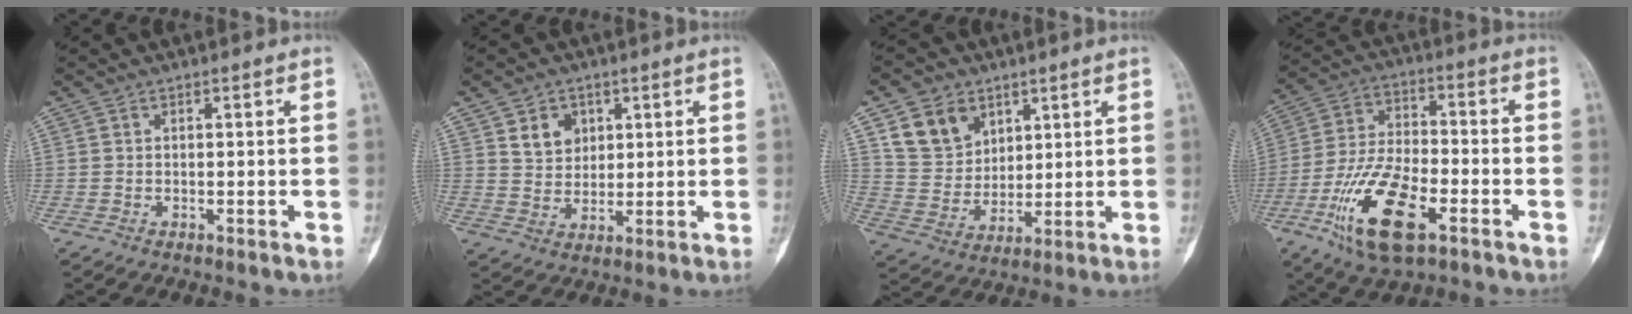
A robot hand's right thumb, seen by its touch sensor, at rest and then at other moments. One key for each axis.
{"total": 6.0, "fx": 2.6, "fy": 4.7, "fz": 2.5, "tx": -0.020, "ty": -0.015, "tz": 0.051}
{"total": 10.9, "fx": 5.7, "fy": 8.3, "fz": 4.2, "tx": -0.054, "ty": -0.026, "tz": 0.117}
{"total": 16.8, "fx": -7.3, "fy": 7.3, "fz": 13.2, "tx": -0.257, "ty": 0.022, "tz": -0.131}